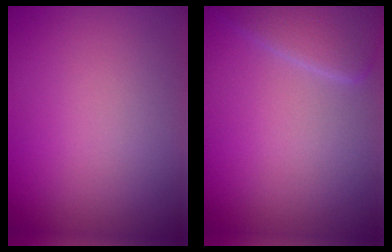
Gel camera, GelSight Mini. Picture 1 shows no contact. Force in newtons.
{"total": 3.0, "press": 2.9, "slide": 0.2}